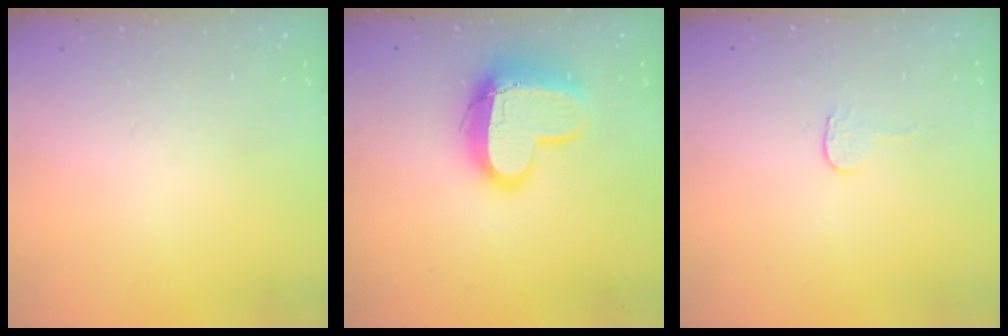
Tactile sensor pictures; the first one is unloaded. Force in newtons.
{"total": 15.2, "press": 15.2, "slide": 1.3}
{"total": 2.7, "press": 2.7, "slide": 0.2}